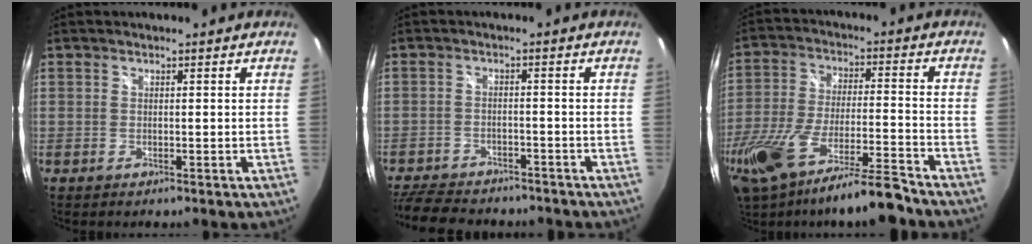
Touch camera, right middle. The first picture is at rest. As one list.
[{"total": 12.5, "force": [-10.7, 4.3, 4.7], "torque": [-0.124, -0.010, -0.170]}, {"total": 20.4, "force": [-15.6, 2.4, 13.0], "torque": [-0.259, -0.056, -0.259]}]